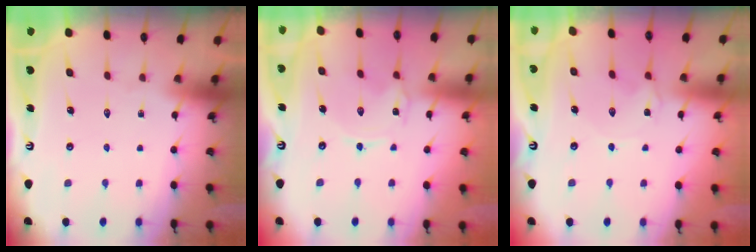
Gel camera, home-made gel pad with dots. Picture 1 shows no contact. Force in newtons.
{"total": 0.9, "press": 0.9, "slide": 0.1}
{"total": 1.9, "press": 1.8, "slide": 0.4}